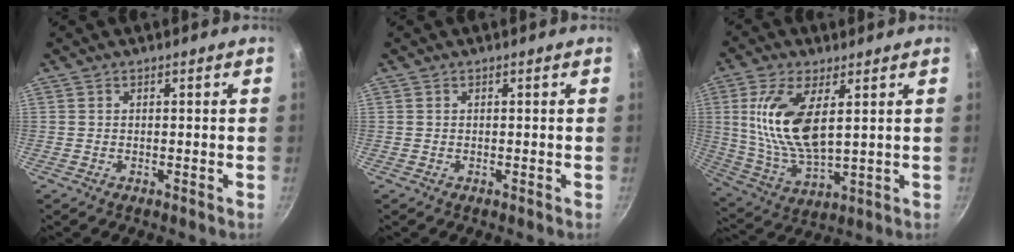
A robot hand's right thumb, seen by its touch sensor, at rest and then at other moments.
{"total": 0.0}
{"total": 14.5, "force": [3.7, 6.5, 12.5], "torque": [-0.246, -0.019, 0.080]}